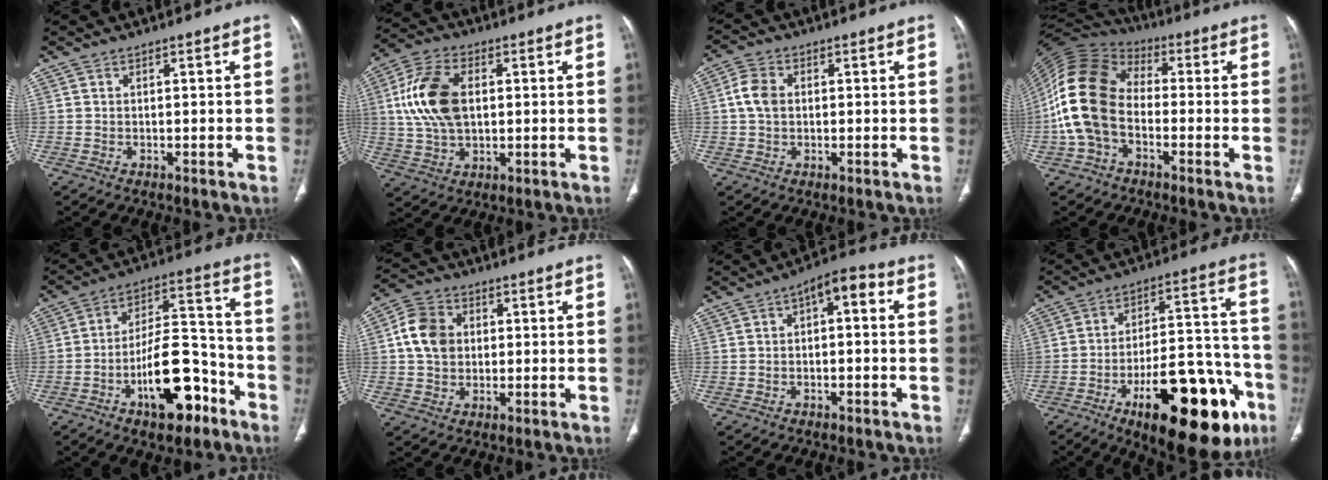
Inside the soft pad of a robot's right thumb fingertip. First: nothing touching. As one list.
[{"total": 13.7, "force": [1.9, 8.5, 10.6], "torque": [-0.205, 0.009, 0.036]}, {"total": 4.8, "force": [0.3, 3.6, 3.2], "torque": [-0.064, 0.010, 0.002]}, {"total": 16.0, "force": [-2.7, 10.9, 11.4], "torque": [-0.232, 0.037, -0.060]}, {"total": 16.8, "force": [-8.1, 7.8, 12.5], "torque": [-0.166, 0.072, -0.128]}, {"total": 8.5, "force": [0.9, 6.9, 4.9], "torque": [-0.078, 0.013, 0.009]}, {"total": 5.7, "force": [0.9, 2.9, 4.9], "torque": [-0.051, 0.027, 0.001]}, {"total": 27.7, "force": [-13.2, 11.0, 21.7], "torque": [-0.254, 0.073, -0.183]}]